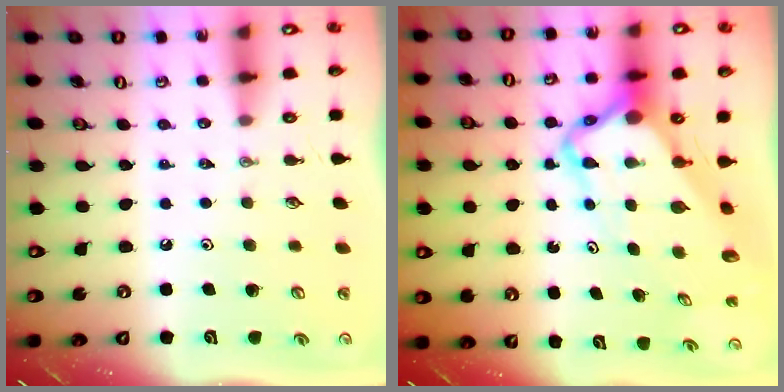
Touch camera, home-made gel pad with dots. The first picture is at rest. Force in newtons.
{"total": 8.7, "press": 8.7, "slide": 0.6}